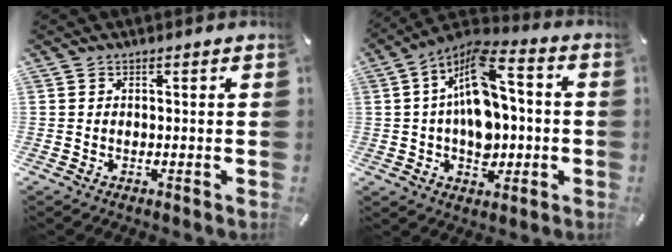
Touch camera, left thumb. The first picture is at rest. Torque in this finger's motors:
{"motor_torque": [0.87, 0.80, 0.64, -0.02, 0.22]}